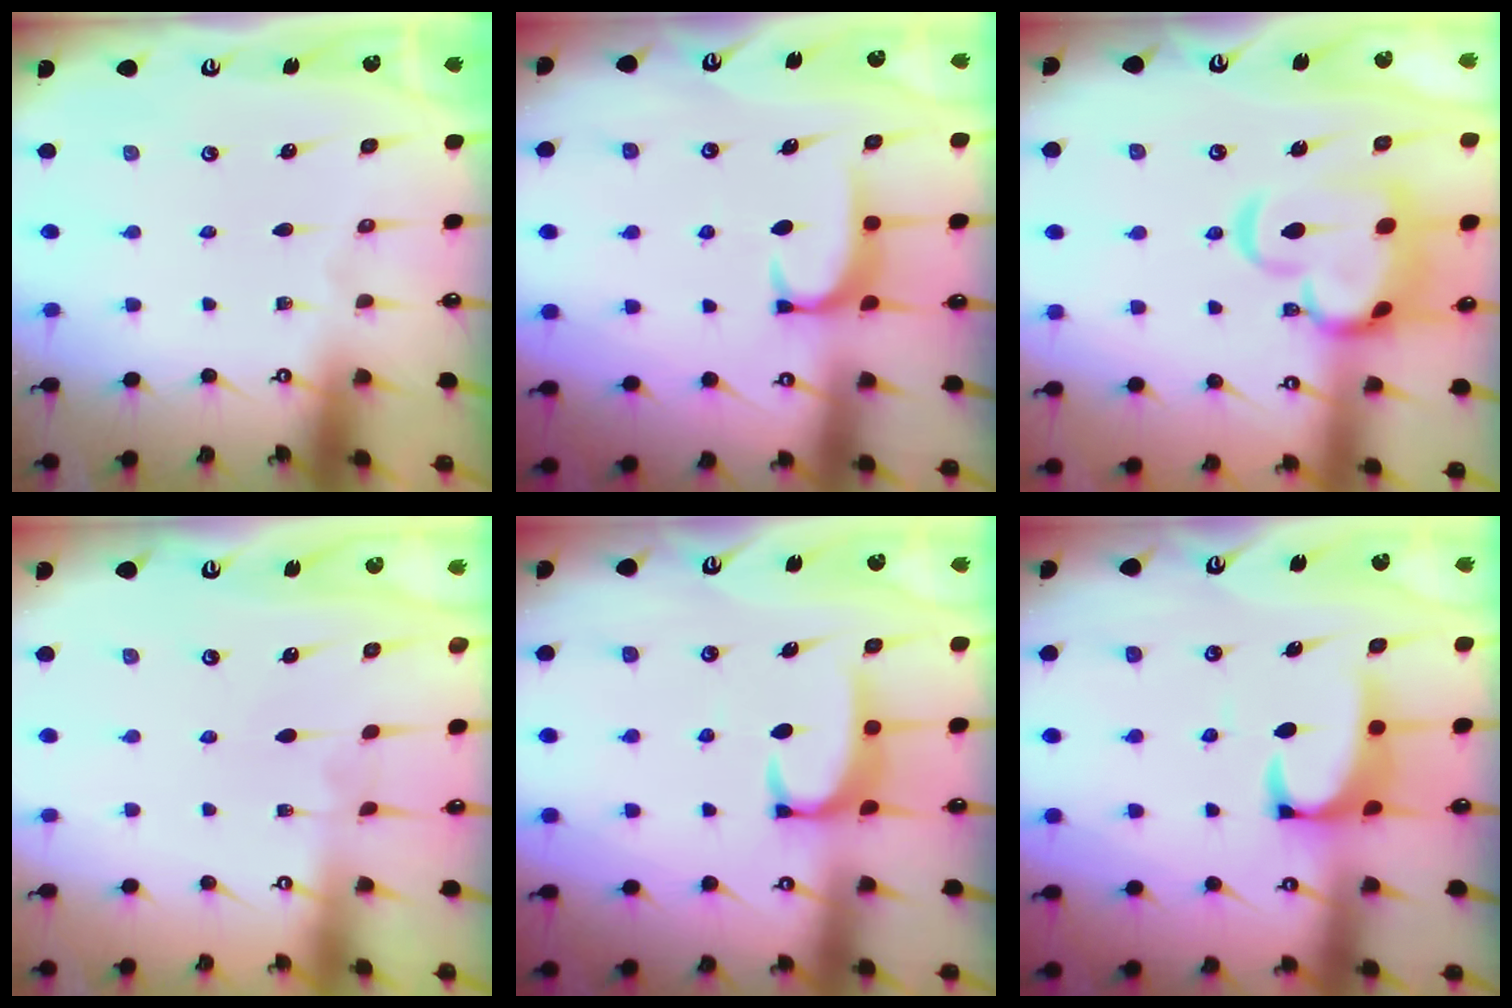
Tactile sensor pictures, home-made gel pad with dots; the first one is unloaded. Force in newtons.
{"total": 1.6, "press": 1.5, "slide": 0.5}
{"total": 11.4, "press": 11.2, "slide": 1.9}
{"total": 4.0, "press": 4.0, "slide": 0.2}
{"total": 2.6, "press": 2.6, "slide": 0.5}
{"total": 2.8, "press": 2.6, "slide": 1.1}